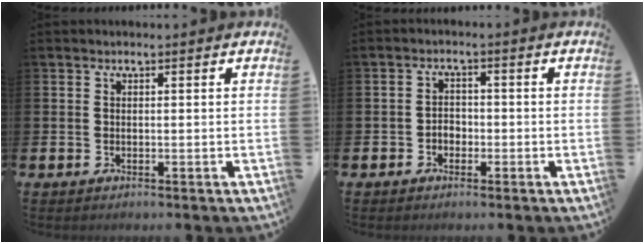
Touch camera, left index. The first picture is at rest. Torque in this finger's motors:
{"motor_torque": [0.10, 0.22, -0.01, 0.00]}